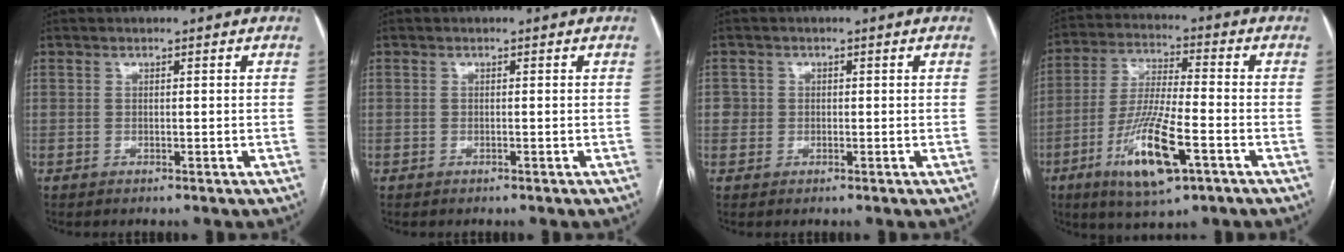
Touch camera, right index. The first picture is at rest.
{"total": 0.0}
{"total": 2.1, "force": [0.1, 2.1, 0.1], "torque": [0.011, 0.008, 0.000]}
{"total": 13.6, "force": [-6.1, 2.4, 11.9], "torque": [-0.236, -0.020, -0.106]}